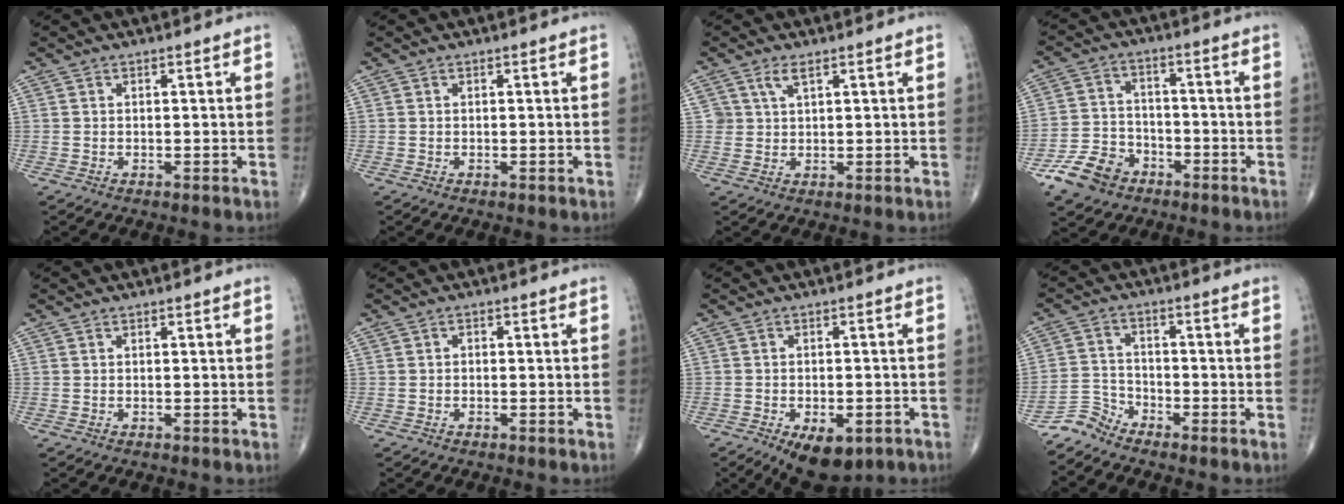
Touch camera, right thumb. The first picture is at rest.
{"total": 0.0}
{"total": 2.6, "force": [1.6, 1.3, 1.7], "torque": [-0.030, -0.004, 0.035]}
{"total": 9.2, "force": [-5.6, 6.4, 3.5], "torque": [-0.050, 0.035, -0.105]}
{"total": 0.0}
{"total": 0.6, "force": [-0.2, 0.4, 0.3], "torque": [-0.001, 0.002, -0.008]}
{"total": 9.5, "force": [-5.0, 5.0, 6.4], "torque": [-0.080, 0.010, -0.065]}
{"total": 4.3, "force": [-4.2, 1.1, -0.1], "torque": [0.002, 0.021, -0.092]}